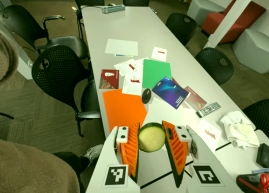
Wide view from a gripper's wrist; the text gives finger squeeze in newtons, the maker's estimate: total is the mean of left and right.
{"total": 15.7, "left": 17.2, "right": 14.2}